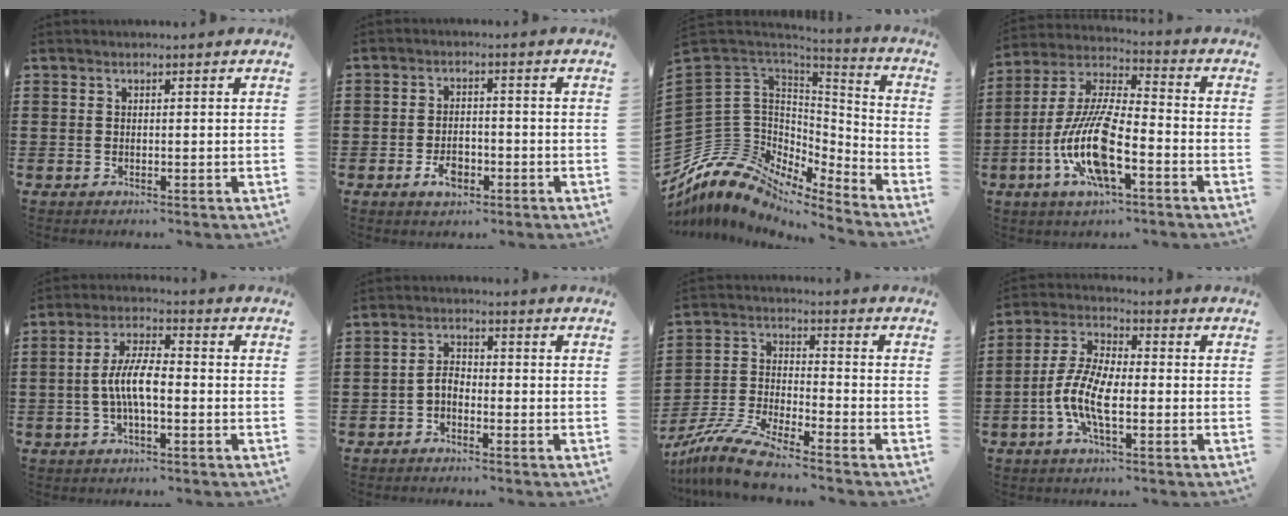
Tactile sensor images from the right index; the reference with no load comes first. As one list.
[{"total": 4.0, "force": [-1.8, 2.2, 2.9], "torque": [-0.056, 0.002, -0.034]}, {"total": 10.4, "force": [-5.2, 8.2, 3.7], "torque": [-0.132, -0.020, -0.104]}, {"total": 13.3, "force": [-5.1, 4.0, 11.6], "torque": [-0.257, -0.009, -0.103]}, {"total": 6.7, "force": [-0.9, 2.0, 6.3], "torque": [-0.129, 0.002, -0.020]}, {"total": 2.4, "force": [-1.2, 1.3, 1.7], "torque": [-0.040, 0.005, -0.027]}, {"total": 8.7, "force": [-7.8, 0.4, 3.8], "torque": [-0.089, 0.003, -0.156]}, {"total": 8.5, "force": [-2.6, 3.3, 7.4], "torque": [-0.177, -0.011, -0.056]}]